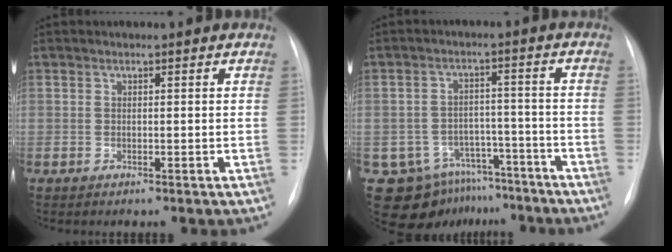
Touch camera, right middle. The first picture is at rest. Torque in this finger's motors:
{"motor_torque": [0.26, -0.41, 0.01, 0.00]}